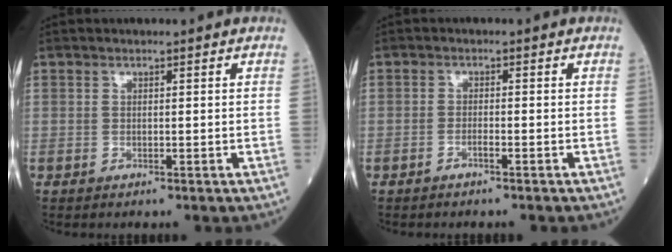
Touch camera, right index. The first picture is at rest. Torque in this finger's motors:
{"motor_torque": [-0.20, -0.01, -0.03, -0.01]}